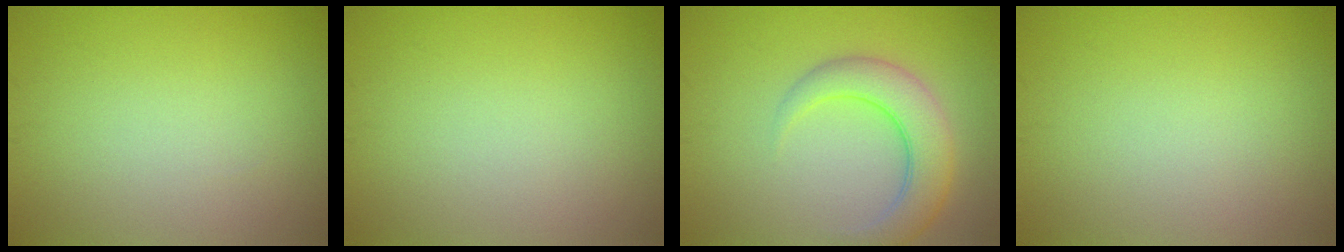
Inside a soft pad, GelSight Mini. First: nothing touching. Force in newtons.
{"total": 0.0}
{"total": 4.8, "press": 4.8, "slide": 0.4}
{"total": 0.0}